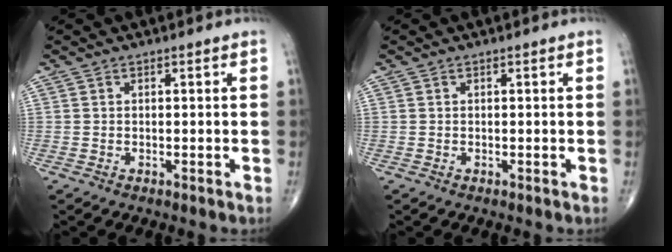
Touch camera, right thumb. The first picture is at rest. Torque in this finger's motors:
{"motor_torque": [0.00, 0.00, 0.00, 0.00, 0.00]}